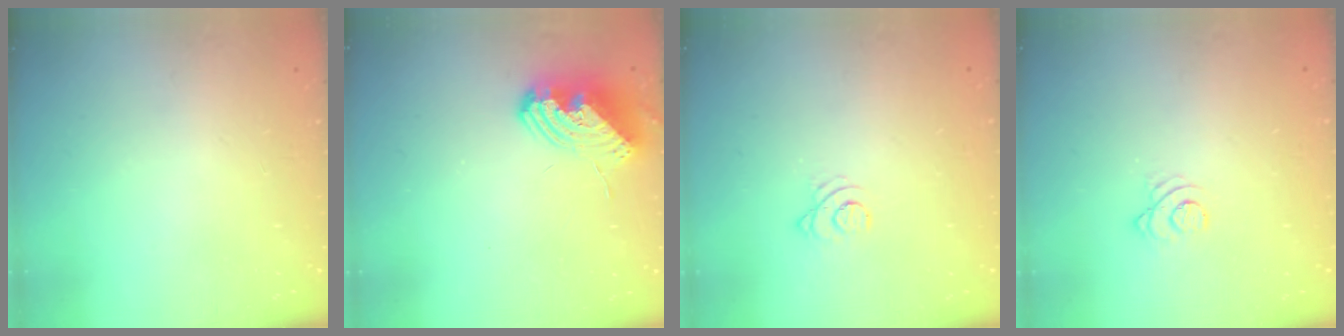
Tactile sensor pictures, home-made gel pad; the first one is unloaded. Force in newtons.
{"total": 11.6, "press": 11.4, "slide": 1.8}
{"total": 2.5, "press": 2.5, "slide": 0.3}
{"total": 2.6, "press": 2.6, "slide": 0.3}